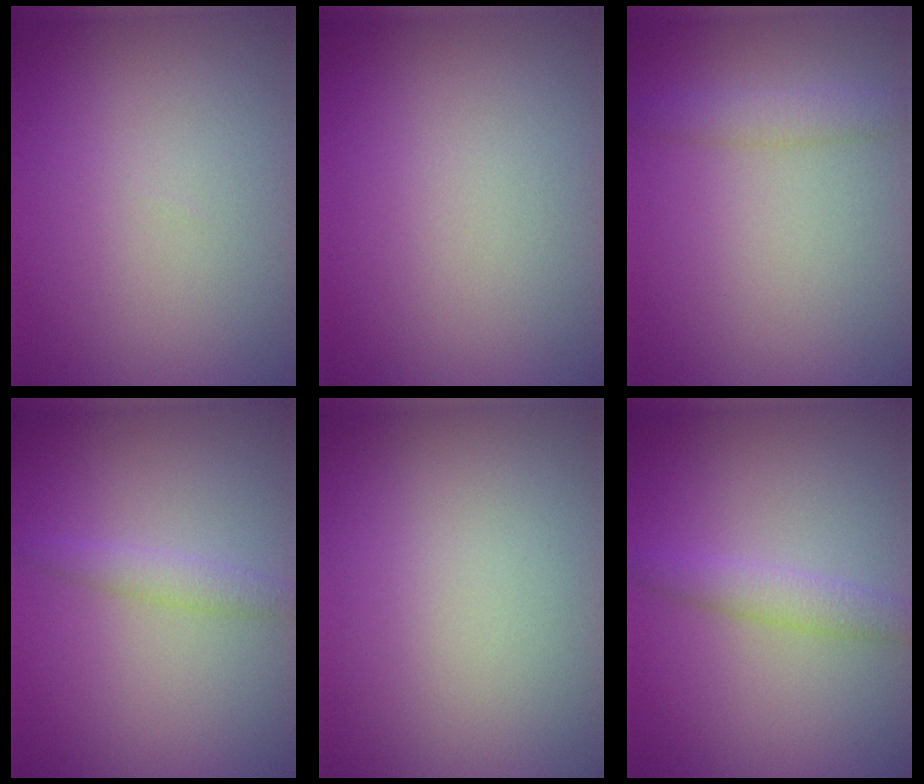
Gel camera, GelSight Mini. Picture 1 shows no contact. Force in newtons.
{"total": 0.0}
{"total": 2.2, "press": 2.2, "slide": 0.1}
{"total": 1.7, "press": 1.7, "slide": 0.0}
{"total": 0.0}
{"total": 2.2, "press": 2.2, "slide": 0.0}